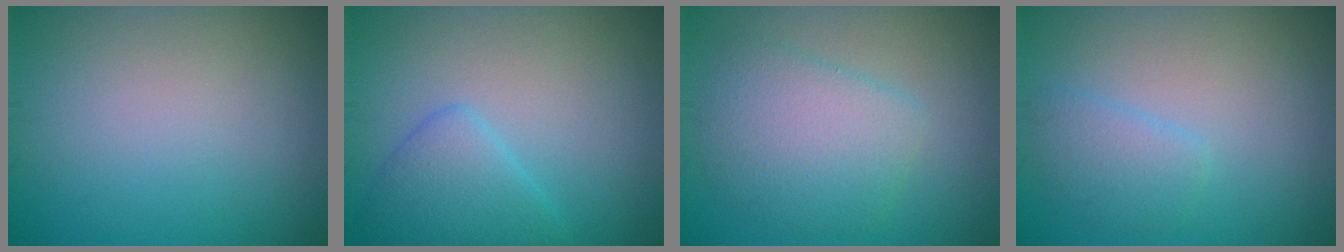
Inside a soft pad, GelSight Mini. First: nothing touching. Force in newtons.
{"total": 2.3, "press": 2.3, "slide": 0.0}
{"total": 5.0, "press": 5.0, "slide": 0.2}
{"total": 2.2, "press": 2.1, "slide": 0.2}